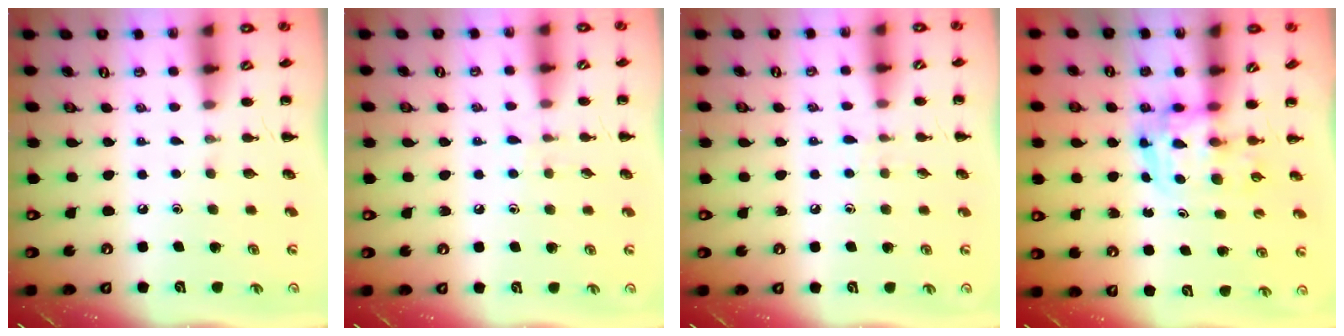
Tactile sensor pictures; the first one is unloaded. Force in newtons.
{"total": 5.2, "press": 4.8, "slide": 2.2}
{"total": 4.7, "press": 4.2, "slide": 1.9}
{"total": 3.4, "press": 3.3, "slide": 0.6}